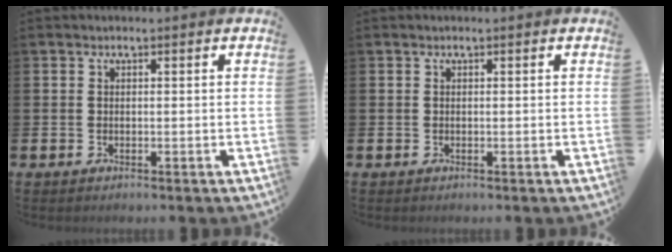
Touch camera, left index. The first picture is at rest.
{"total": 0.0}